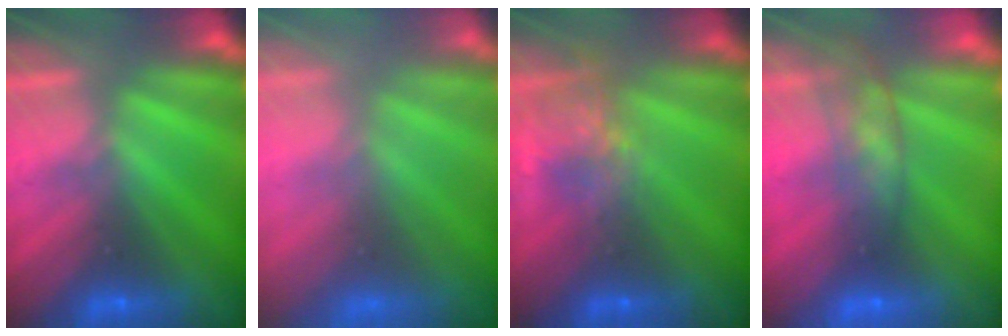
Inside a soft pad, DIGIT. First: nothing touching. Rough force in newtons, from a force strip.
{"total": 8.7}
{"total": 11.1}
{"total": 5.8}